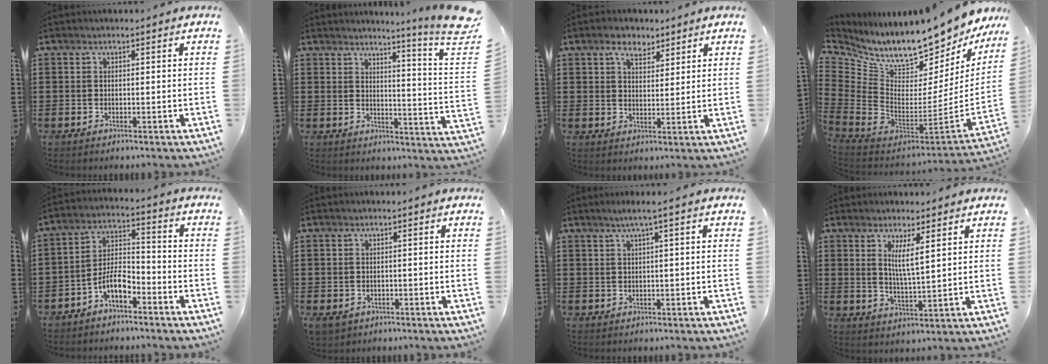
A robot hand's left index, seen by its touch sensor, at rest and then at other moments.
{"total": 5.0, "force": [3.9, -1.4, 2.7], "torque": [-0.053, -0.045, 0.056]}
{"total": 4.3, "force": [3.2, 2.3, 1.8], "torque": [-0.030, 0.004, 0.056]}
{"total": 10.8, "force": [10.0, 1.8, 3.9], "torque": [-0.099, -0.105, 0.164]}
{"total": 6.7, "force": [-4.6, 2.5, 4.2], "torque": [-0.098, 0.004, -0.094]}
{"total": 1.0, "force": [-0.7, 0.8, 0.2], "torque": [-0.010, 0.001, -0.016]}
{"total": 1.8, "force": [0.5, -0.4, 1.7], "torque": [-0.029, -0.003, 0.008]}
{"total": 4.9, "force": [2.6, 0.7, 4.1], "torque": [-0.082, -0.004, 0.042]}